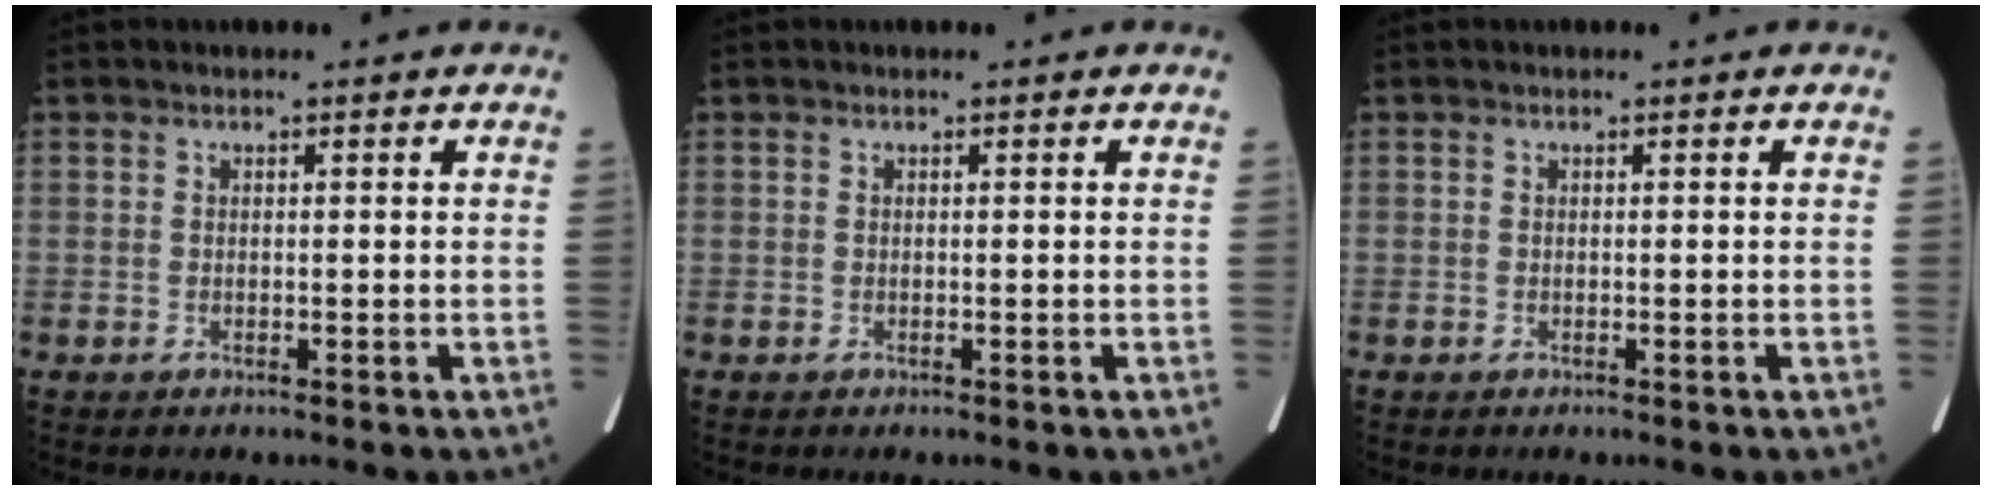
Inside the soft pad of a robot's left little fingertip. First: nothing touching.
{"total": 0.0}
{"total": 0.0}